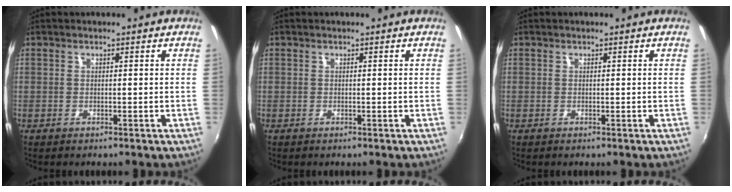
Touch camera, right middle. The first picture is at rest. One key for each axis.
{"total": 0.0}
{"total": 0.0}